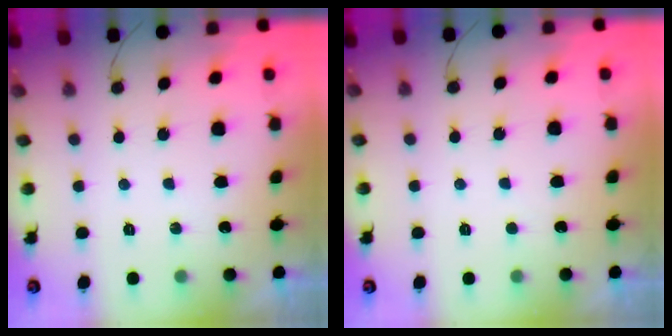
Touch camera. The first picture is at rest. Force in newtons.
{"total": 1.7, "press": 1.6, "slide": 0.2}